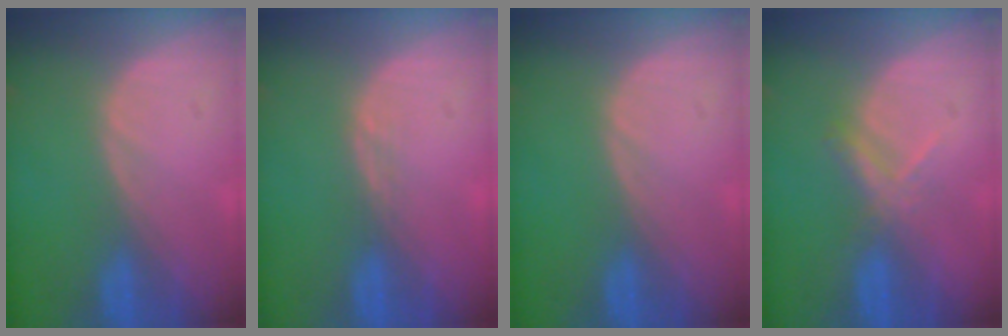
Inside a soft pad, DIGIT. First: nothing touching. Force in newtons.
{"total": 1.0, "press": 0.8, "slide": 0.7}
{"total": 0.0}
{"total": 3.3, "press": 3.2, "slide": 0.9}